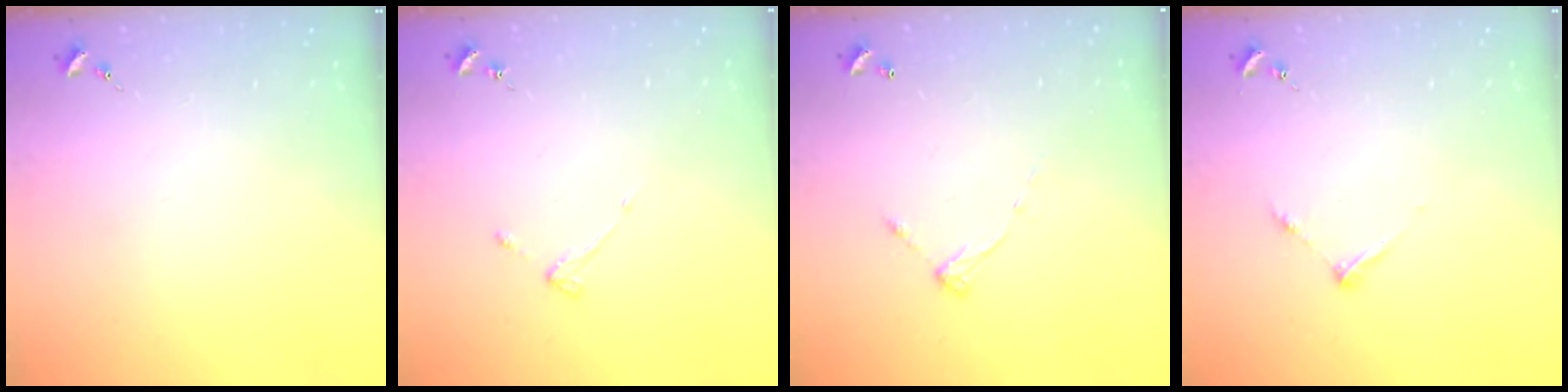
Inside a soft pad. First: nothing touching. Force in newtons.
{"total": 3.0, "press": 3.0, "slide": 0.4}
{"total": 6.9, "press": 6.9, "slide": 0.5}
{"total": 5.6, "press": 5.6, "slide": 0.6}